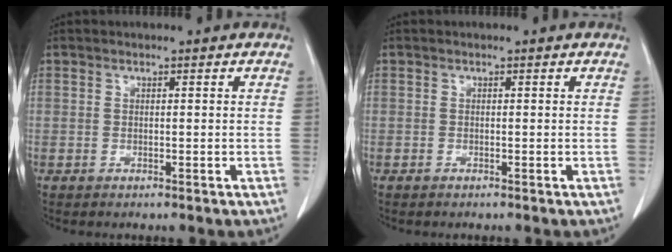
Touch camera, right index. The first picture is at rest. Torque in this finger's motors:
{"motor_torque": [-0.02, 0.00, 0.00, 0.00]}